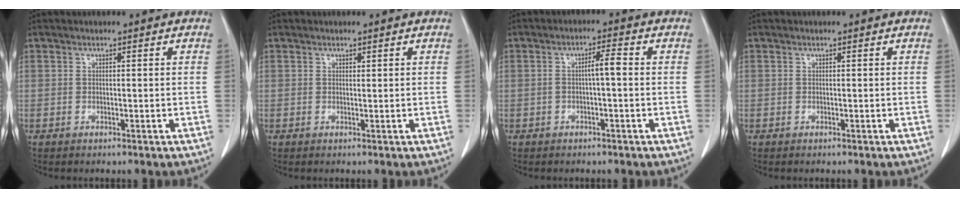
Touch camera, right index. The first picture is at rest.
{"total": 0.0}
{"total": 3.0, "force": [-0.2, 0.3, 3.0], "torque": [-0.053, 0.010, -0.001]}
{"total": 0.0}